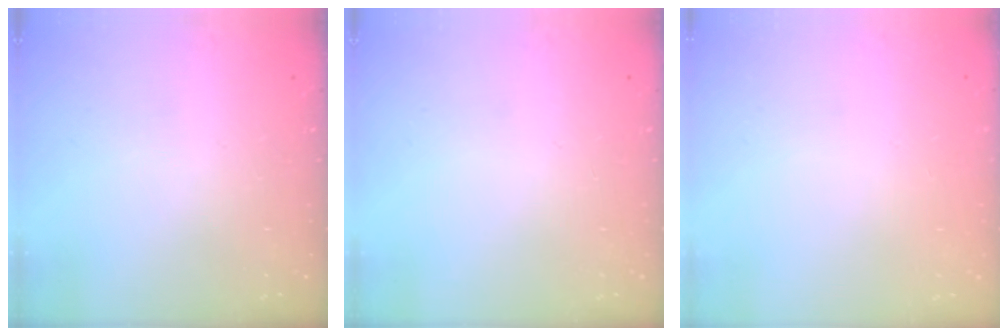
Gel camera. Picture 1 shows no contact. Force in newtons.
{"total": 0.0}
{"total": 0.0}